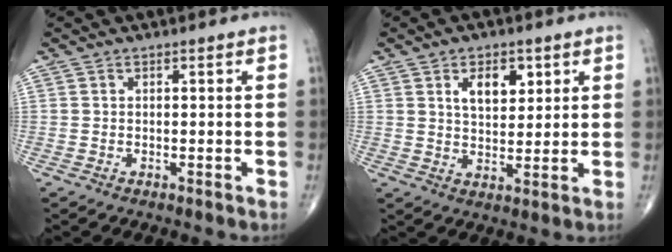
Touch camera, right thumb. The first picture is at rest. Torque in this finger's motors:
{"motor_torque": [0.04, 0.13, 0.54, 0.34, 0.14]}